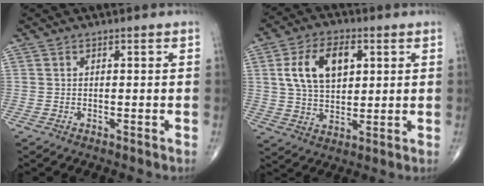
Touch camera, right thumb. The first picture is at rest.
{"total": 12.1, "force": [3.4, 7.3, 9.0], "torque": [-0.144, -0.002, 0.062]}